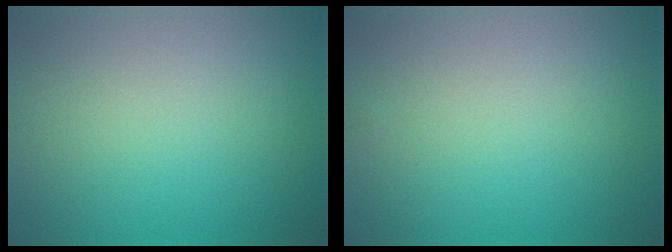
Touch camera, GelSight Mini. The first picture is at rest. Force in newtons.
{"total": 0.0}